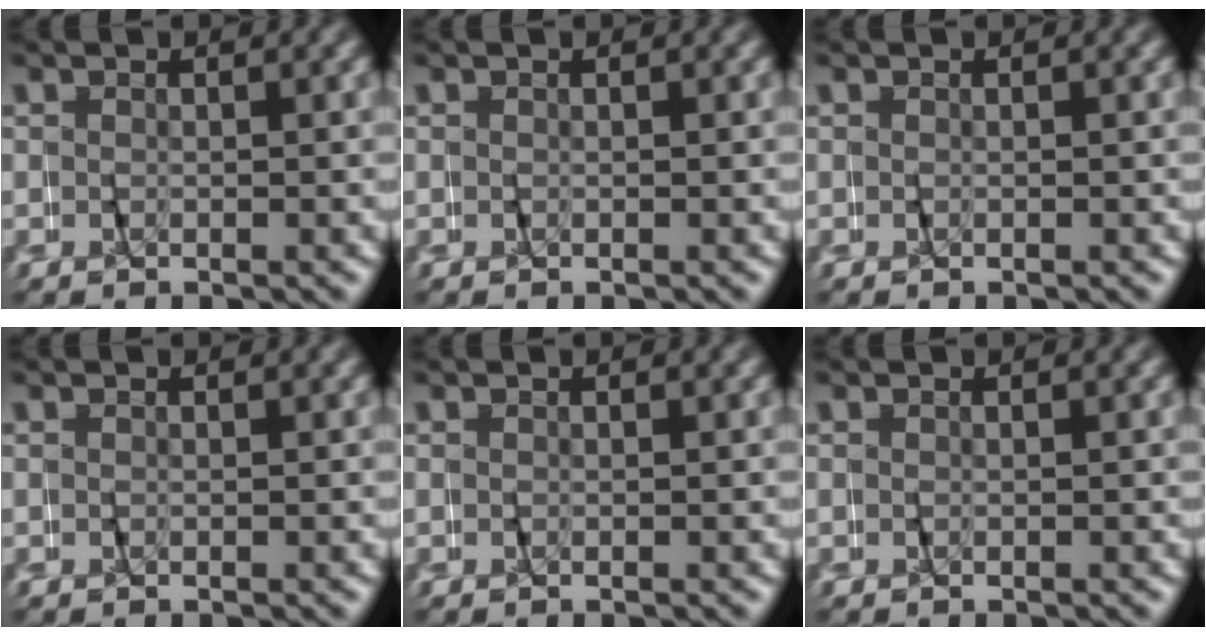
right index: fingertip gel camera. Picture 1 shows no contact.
{"total": 0.0}
{"total": 0.0}
{"total": 0.0}
{"total": 0.0}
{"total": 0.0}